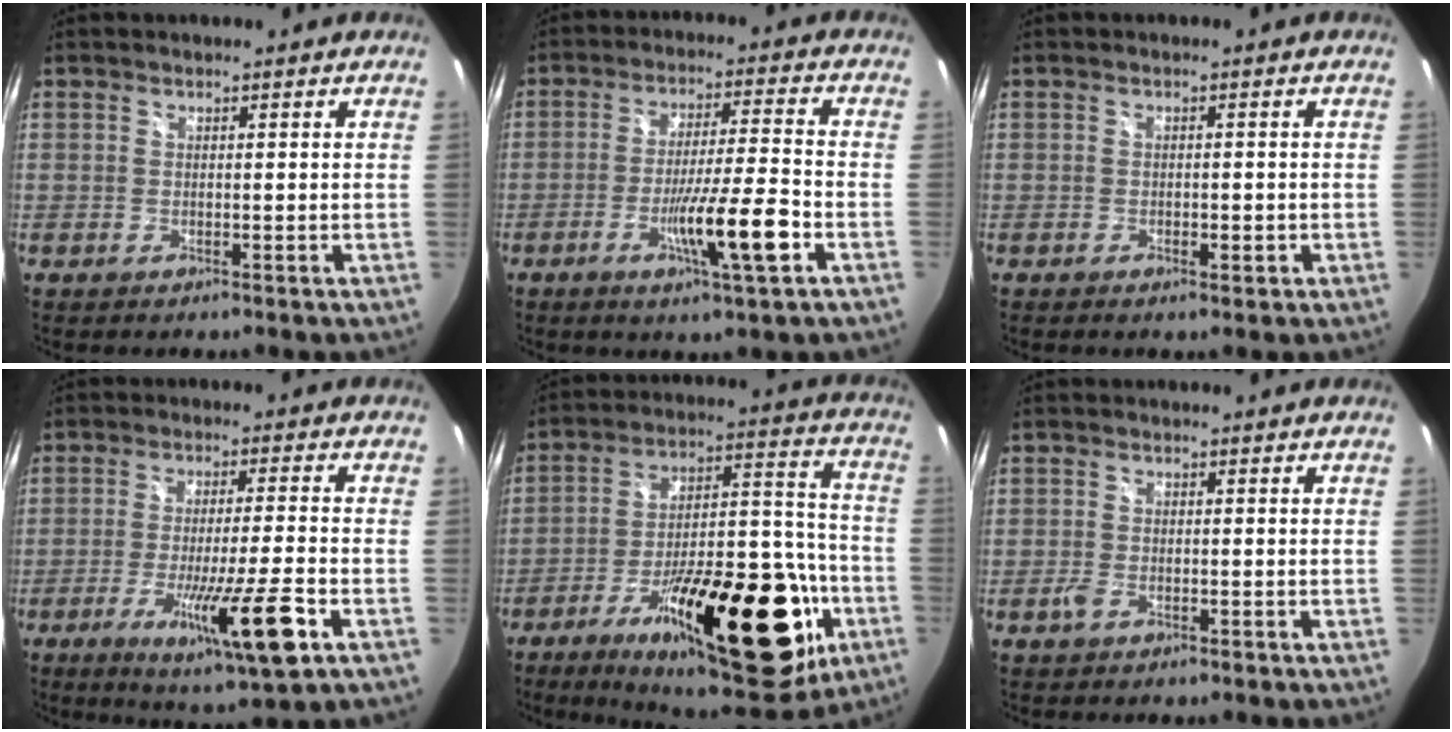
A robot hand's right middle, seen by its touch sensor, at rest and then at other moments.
{"total": 10.7, "force": [-4.6, -0.2, 9.6], "torque": [-0.174, -0.015, -0.079]}
{"total": 1.9, "force": [-0.9, 0.9, 1.4], "torque": [-0.021, -0.002, -0.012]}
{"total": 13.5, "force": [-6.0, 0.4, 12.1], "torque": [-0.220, -0.040, -0.099]}
{"total": 30.9, "force": [-14.4, 11.9, 24.7], "torque": [-0.373, -0.001, -0.213]}
{"total": 1.9, "force": [-1.2, 0.9, 1.3], "torque": [-0.031, -0.001, -0.025]}